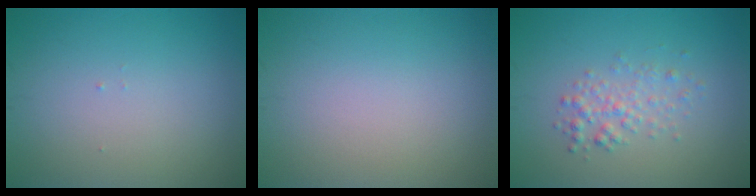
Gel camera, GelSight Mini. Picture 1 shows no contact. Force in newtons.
{"total": 0.0}
{"total": 2.0, "press": 2.0, "slide": 0.1}